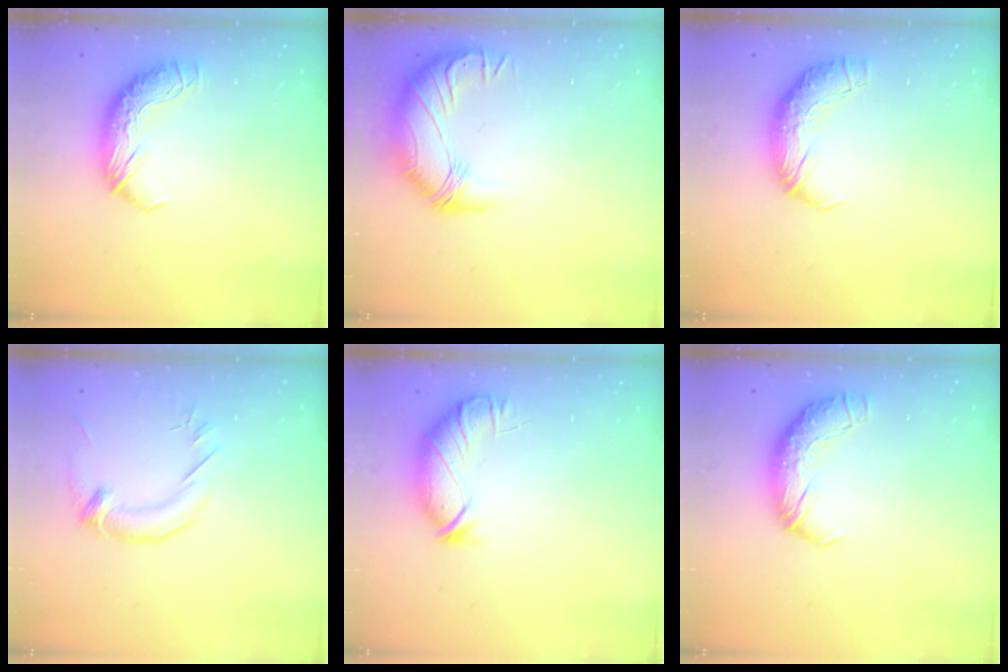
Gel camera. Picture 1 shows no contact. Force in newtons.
{"total": 3.4, "press": 1.5, "slide": 3.1}
{"total": 2.3, "press": 1.0, "slide": 2.1}
{"total": 1.2, "press": 0.3, "slide": 1.1}
{"total": 3.8, "press": 3.5, "slide": 1.5}
{"total": 2.4, "press": 1.0, "slide": 2.2}